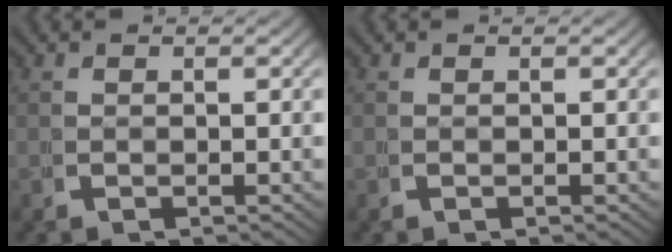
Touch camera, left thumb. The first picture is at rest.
{"total": 0.0}